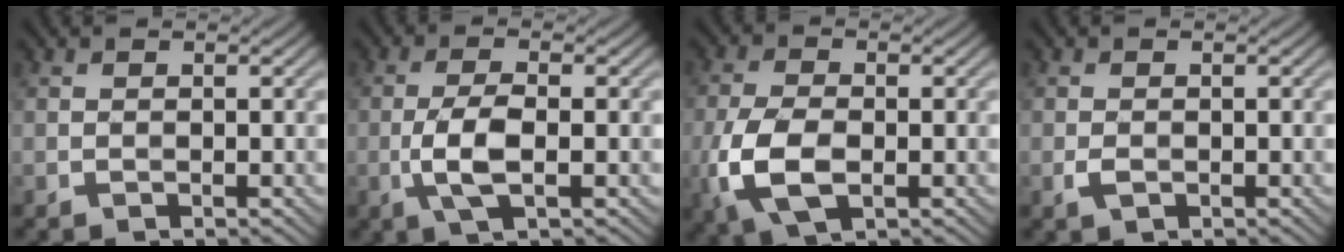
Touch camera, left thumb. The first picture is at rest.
{"total": 5.0, "force": [-1.2, 1.6, 4.5], "torque": [-0.104, -0.001, -0.030]}
{"total": 7.9, "force": [-2.3, 4.4, 6.1], "torque": [-0.155, -0.010, -0.049]}
{"total": 1.2, "force": [-0.4, 0.7, 0.9], "torque": [-0.020, -0.001, -0.009]}